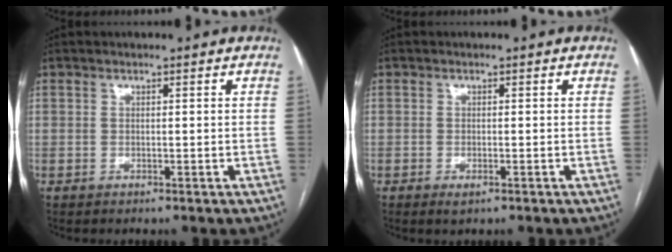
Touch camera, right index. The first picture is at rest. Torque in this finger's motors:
{"motor_torque": [0.27, -0.09, 0.03, 0.01]}